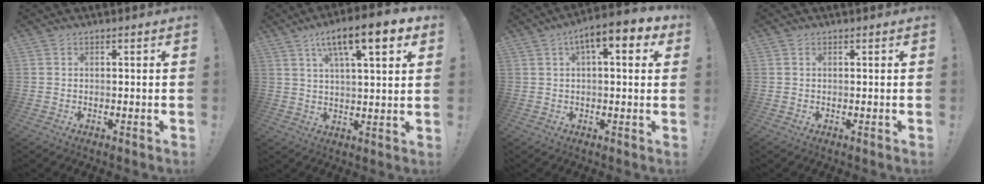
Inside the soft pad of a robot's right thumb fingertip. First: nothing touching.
{"total": 13.7, "force": [7.0, 3.3, 11.3], "torque": [-0.176, -0.029, 0.108]}
{"total": 8.9, "force": [3.6, 2.7, 7.7], "torque": [-0.107, -0.014, 0.057]}
{"total": 0.0}